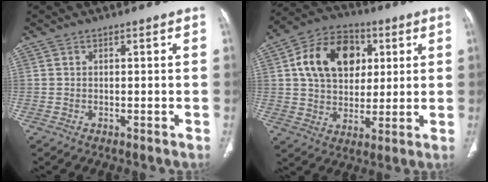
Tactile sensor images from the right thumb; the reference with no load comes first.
{"total": 16.2, "force": [4.2, 12.0, 10.1], "torque": [-0.141, 0.006, 0.066]}